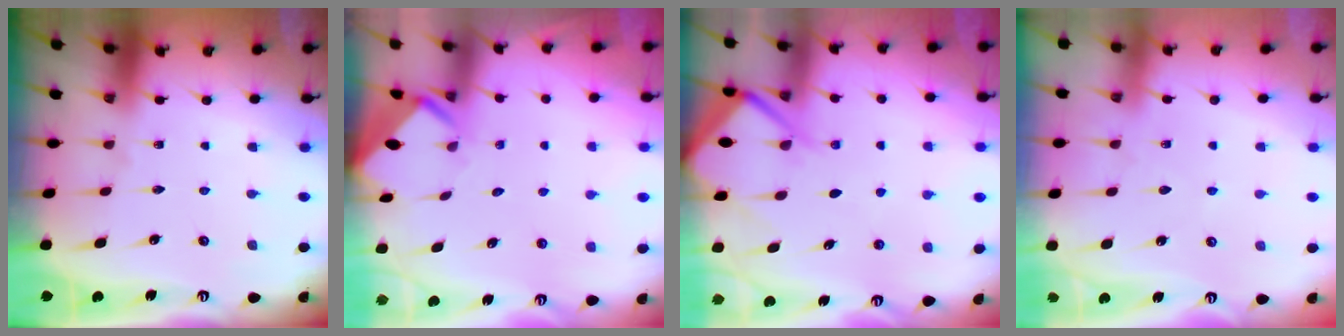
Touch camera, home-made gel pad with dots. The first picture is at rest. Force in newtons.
{"total": 3.4, "press": 3.4, "slide": 0.1}
{"total": 8.5, "press": 8.5, "slide": 0.7}
{"total": 3.7, "press": 3.7, "slide": 0.5}